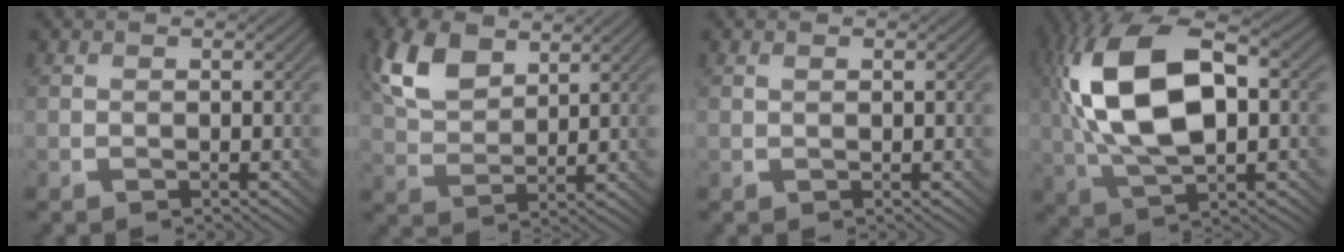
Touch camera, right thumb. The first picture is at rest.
{"total": 7.5, "force": [4.2, 4.0, 4.7], "torque": [-0.116, 0.006, 0.085]}
{"total": 0.5, "force": [0.2, 0.2, 0.5], "torque": [-0.007, 0.001, 0.004]}
{"total": 17.0, "force": [2.5, 8.5, 14.6], "torque": [-0.309, 0.017, 0.037]}